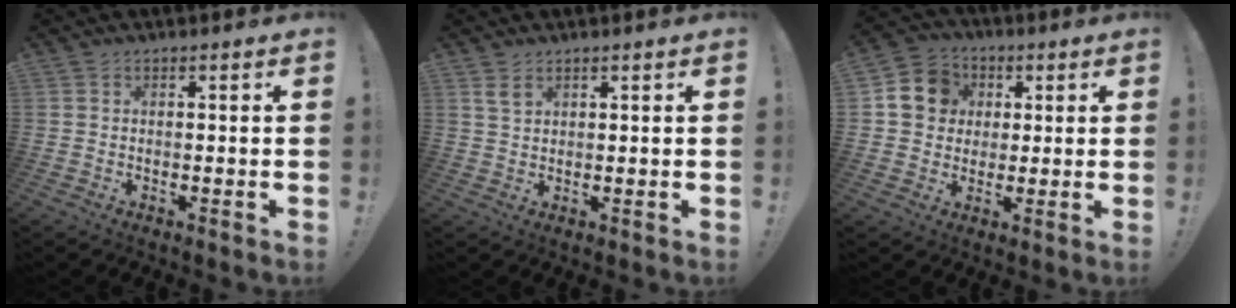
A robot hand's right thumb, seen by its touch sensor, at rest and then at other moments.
{"total": 2.7, "force": [1.8, 1.3, 1.5], "torque": [-0.023, -0.005, 0.032]}
{"total": 11.6, "force": [2.4, 10.4, 4.5], "torque": [-0.063, 0.009, 0.053]}